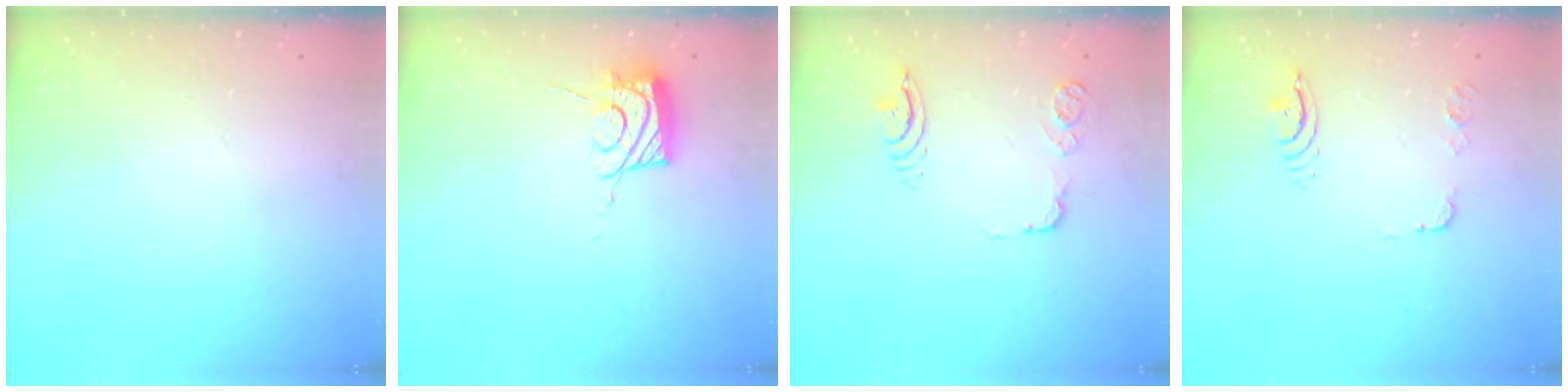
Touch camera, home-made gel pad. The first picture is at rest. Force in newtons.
{"total": 12.2, "press": 12.0, "slide": 1.8}
{"total": 10.8, "press": 10.7, "slide": 1.4}
{"total": 9.4, "press": 9.4, "slide": 1.1}